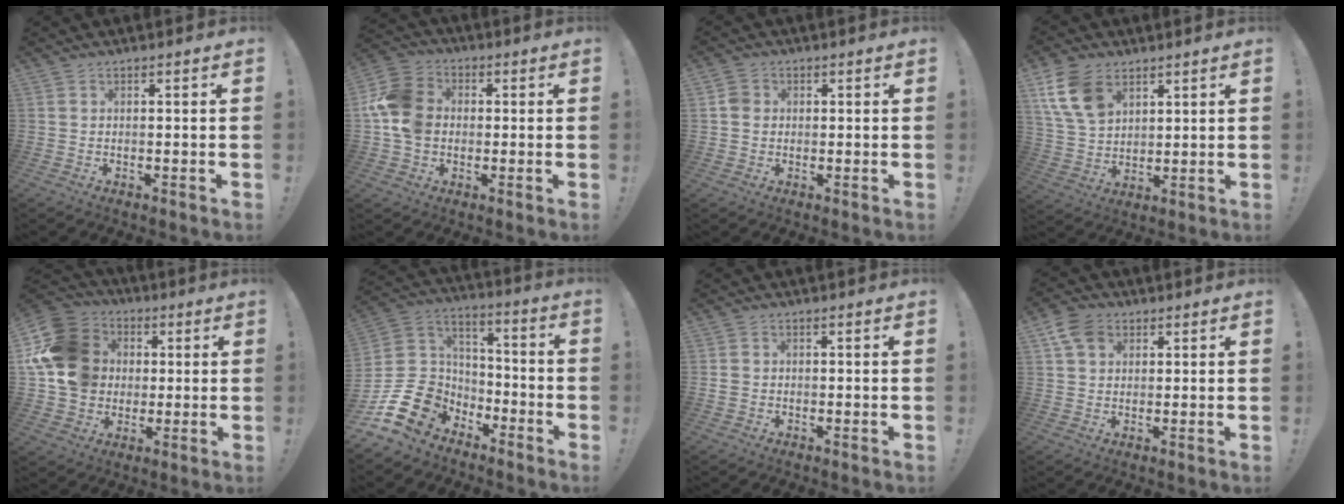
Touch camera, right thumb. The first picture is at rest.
{"total": 13.7, "force": [-0.2, 11.2, 7.8], "torque": [-0.144, 0.014, 0.002]}
{"total": 3.8, "force": [0.2, 3.5, 1.4], "torque": [-0.014, 0.008, 0.004]}
{"total": 13.1, "force": [6.7, 8.7, 7.2], "torque": [-0.129, -0.023, 0.133]}
{"total": 18.8, "force": [2.7, 16.2, 9.2], "torque": [-0.153, -0.004, 0.068]}
{"total": 18.5, "force": [-8.7, 14.2, 8.2], "torque": [-0.148, 0.047, -0.141]}
{"total": 1.7, "force": [-0.3, 1.6, 0.7], "torque": [-0.011, 0.005, -0.003]}
{"total": 7.3, "force": [3.3, 5.5, 3.5], "torque": [-0.054, -0.005, 0.066]}